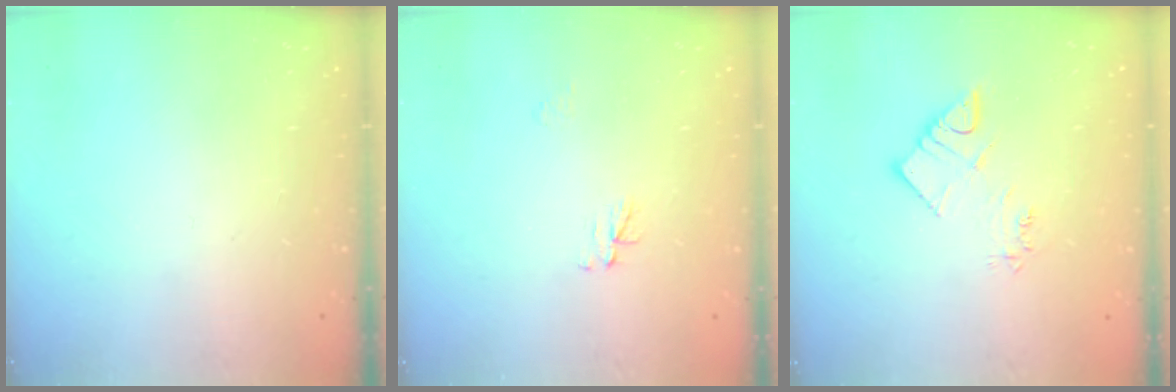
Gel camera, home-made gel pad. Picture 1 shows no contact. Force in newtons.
{"total": 3.0, "press": 3.0, "slide": 0.4}
{"total": 7.1, "press": 7.1, "slide": 0.6}